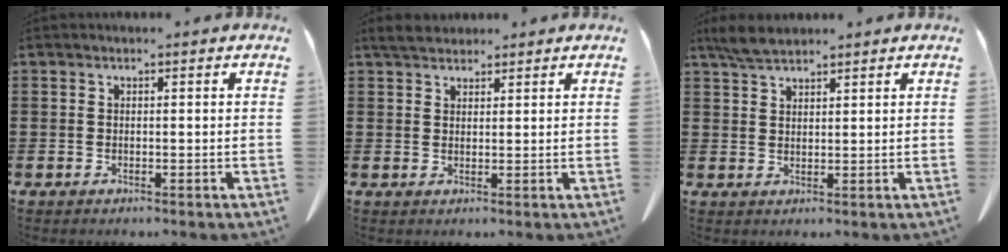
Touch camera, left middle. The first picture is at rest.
{"total": 2.8, "force": [2.5, 0.8, 0.8], "torque": [-0.022, 0.002, 0.051]}
{"total": 3.6, "force": [3.0, 0.9, 1.8], "torque": [-0.044, -0.001, 0.057]}